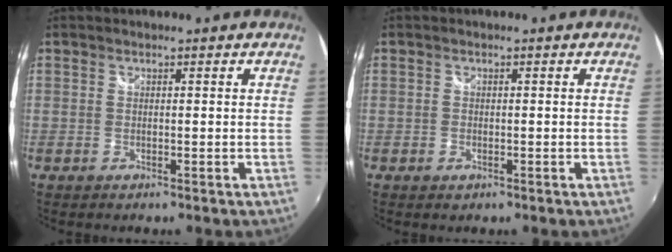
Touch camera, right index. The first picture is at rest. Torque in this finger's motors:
{"motor_torque": [0.03, 0.01, -0.01, 0.00]}